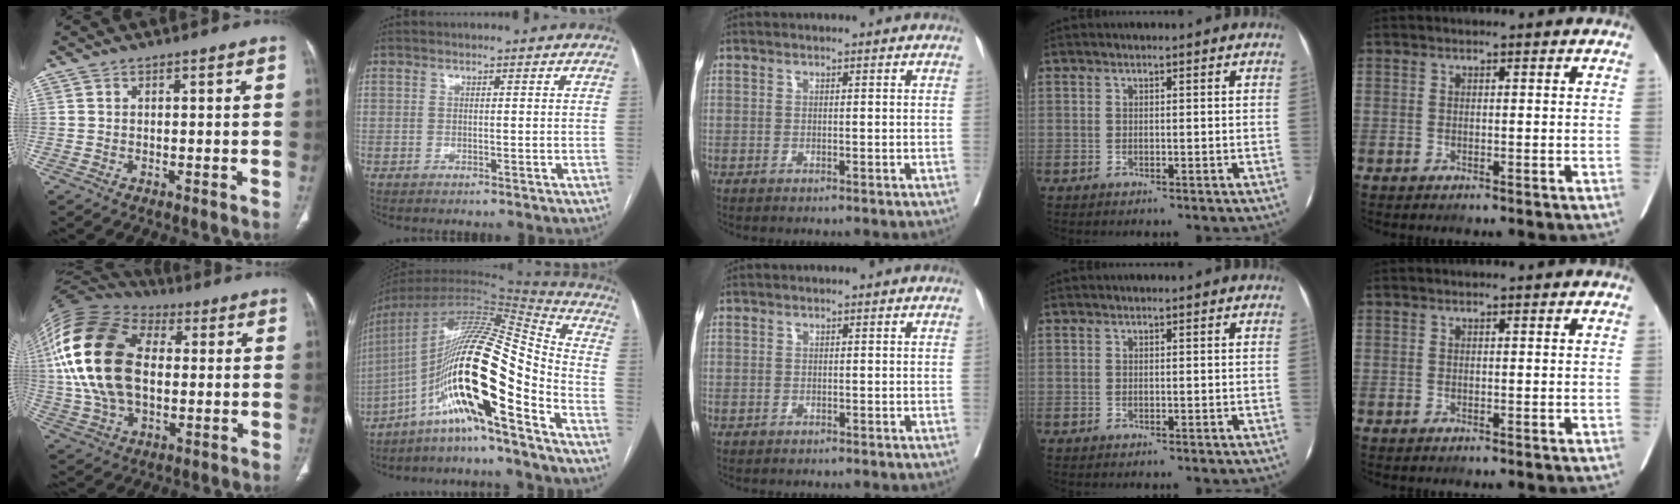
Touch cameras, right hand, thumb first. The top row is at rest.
{"thumb": {"total": 24.4, "force": [2.5, 15.1, 19.0], "torque": [-0.392, 0.008, 0.042]}, "index": {"total": 20.6, "force": [-10.5, 1.5, 17.6], "torque": [-0.340, 0.011, -0.189]}}